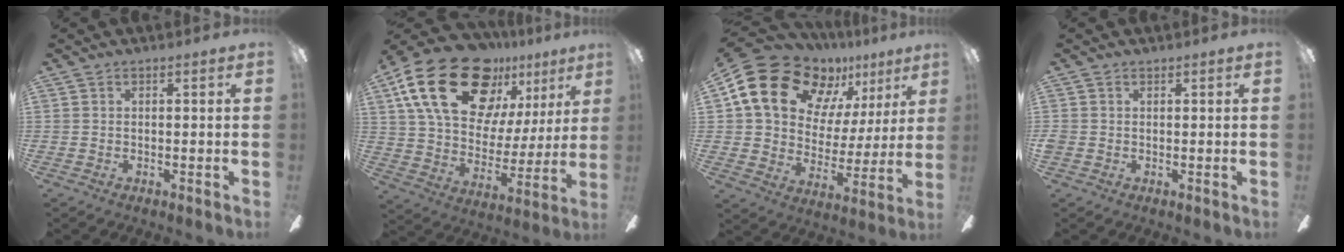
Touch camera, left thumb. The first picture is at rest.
{"total": 27.8, "force": [15.0, 16.3, 16.8], "torque": [-0.295, -0.084, 0.279]}
{"total": 19.8, "force": [11.6, 13.1, 9.3], "torque": [-0.164, -0.063, 0.226]}
{"total": 1.0, "force": [0.2, 1.0, 0.2], "torque": [-0.004, 0.001, 0.004]}